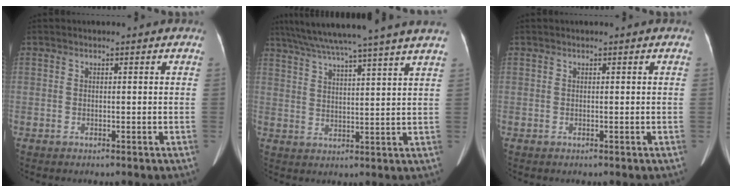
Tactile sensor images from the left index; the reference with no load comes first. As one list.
[{"total": 19.9, "force": [17.2, -1.5, 9.9], "torque": [-0.172, 0.006, 0.238]}, {"total": 0.0}]